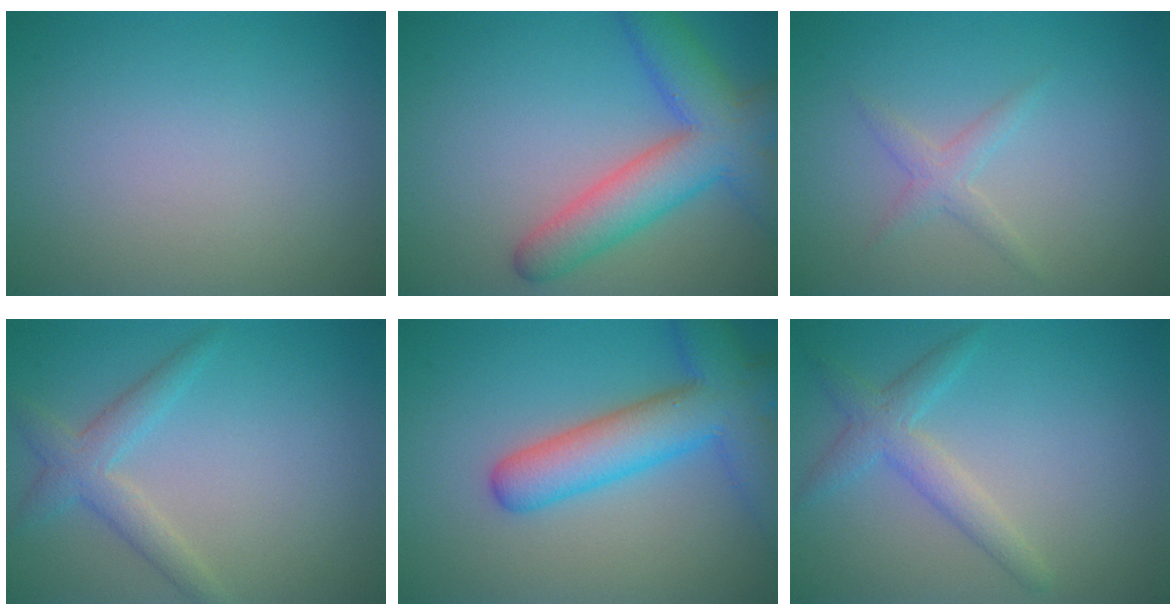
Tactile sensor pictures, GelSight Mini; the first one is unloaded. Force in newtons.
{"total": 7.2, "press": 7.2, "slide": 0.4}
{"total": 1.5, "press": 1.5, "slide": 0.1}
{"total": 2.8, "press": 2.8, "slide": 0.1}
{"total": 7.6, "press": 7.6, "slide": 0.4}
{"total": 2.8, "press": 2.8, "slide": 0.0}